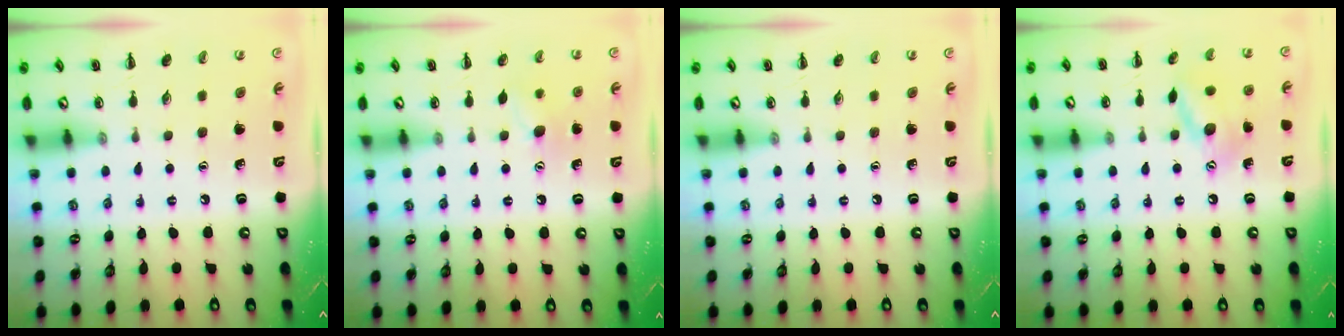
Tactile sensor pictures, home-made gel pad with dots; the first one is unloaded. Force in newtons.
{"total": 6.3, "press": 6.1, "slide": 1.4}
{"total": 0.0}
{"total": 11.6, "press": 11.6, "slide": 0.8}